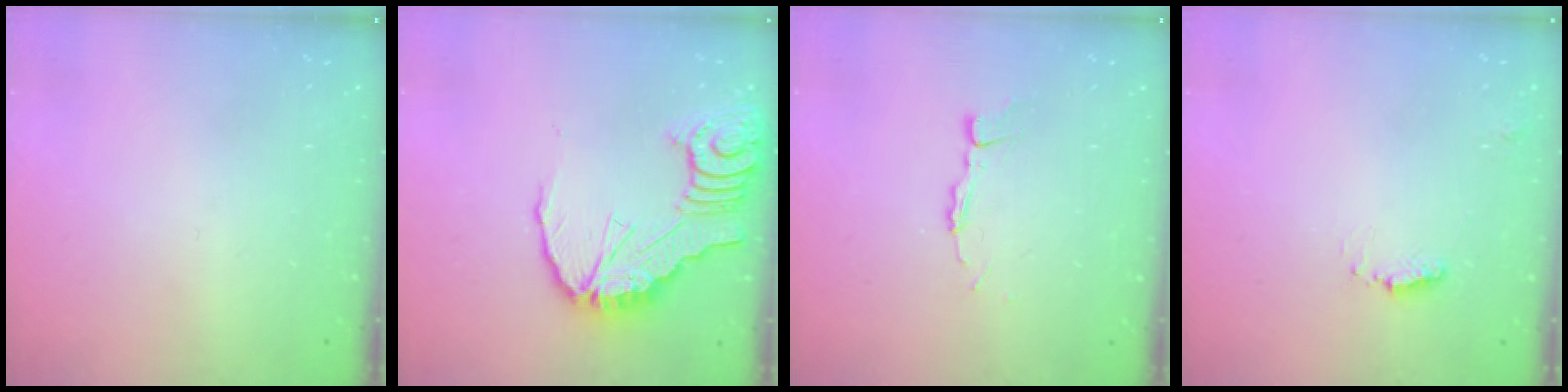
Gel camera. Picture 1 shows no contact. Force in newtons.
{"total": 14.5, "press": 14.4, "slide": 2.1}
{"total": 3.9, "press": 3.9, "slide": 0.2}
{"total": 4.6, "press": 4.6, "slide": 0.7}